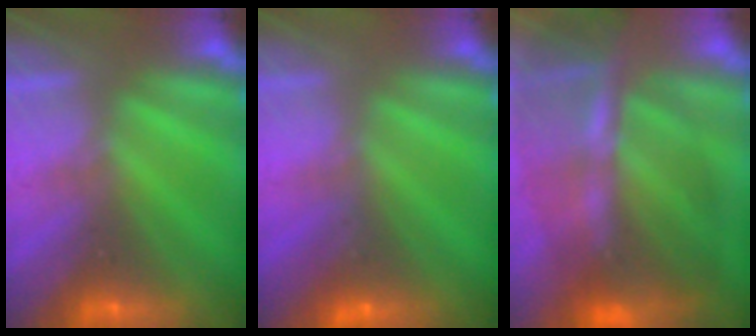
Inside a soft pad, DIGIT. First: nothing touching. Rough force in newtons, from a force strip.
{"total": 3.2}
{"total": 11.6}